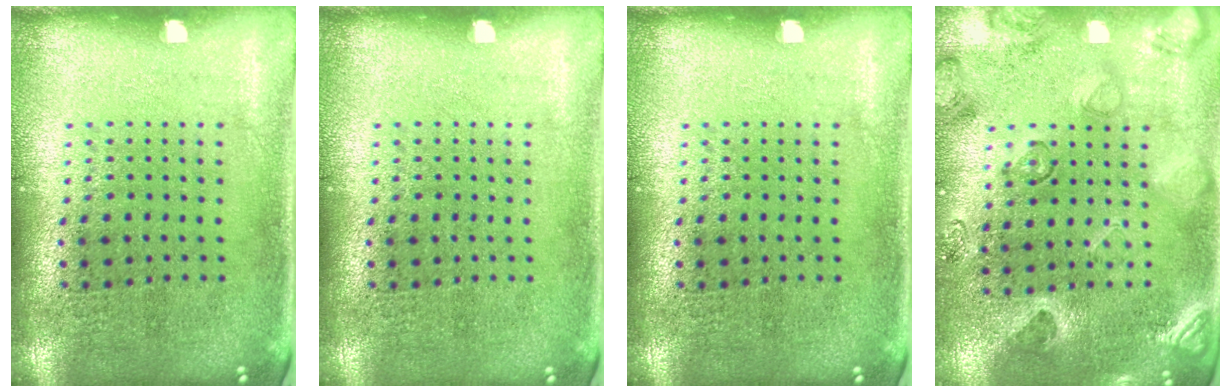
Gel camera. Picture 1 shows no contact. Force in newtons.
{"total": 0.0}
{"total": 0.0}
{"total": 2.2, "press": 1.8, "slide": 1.3}